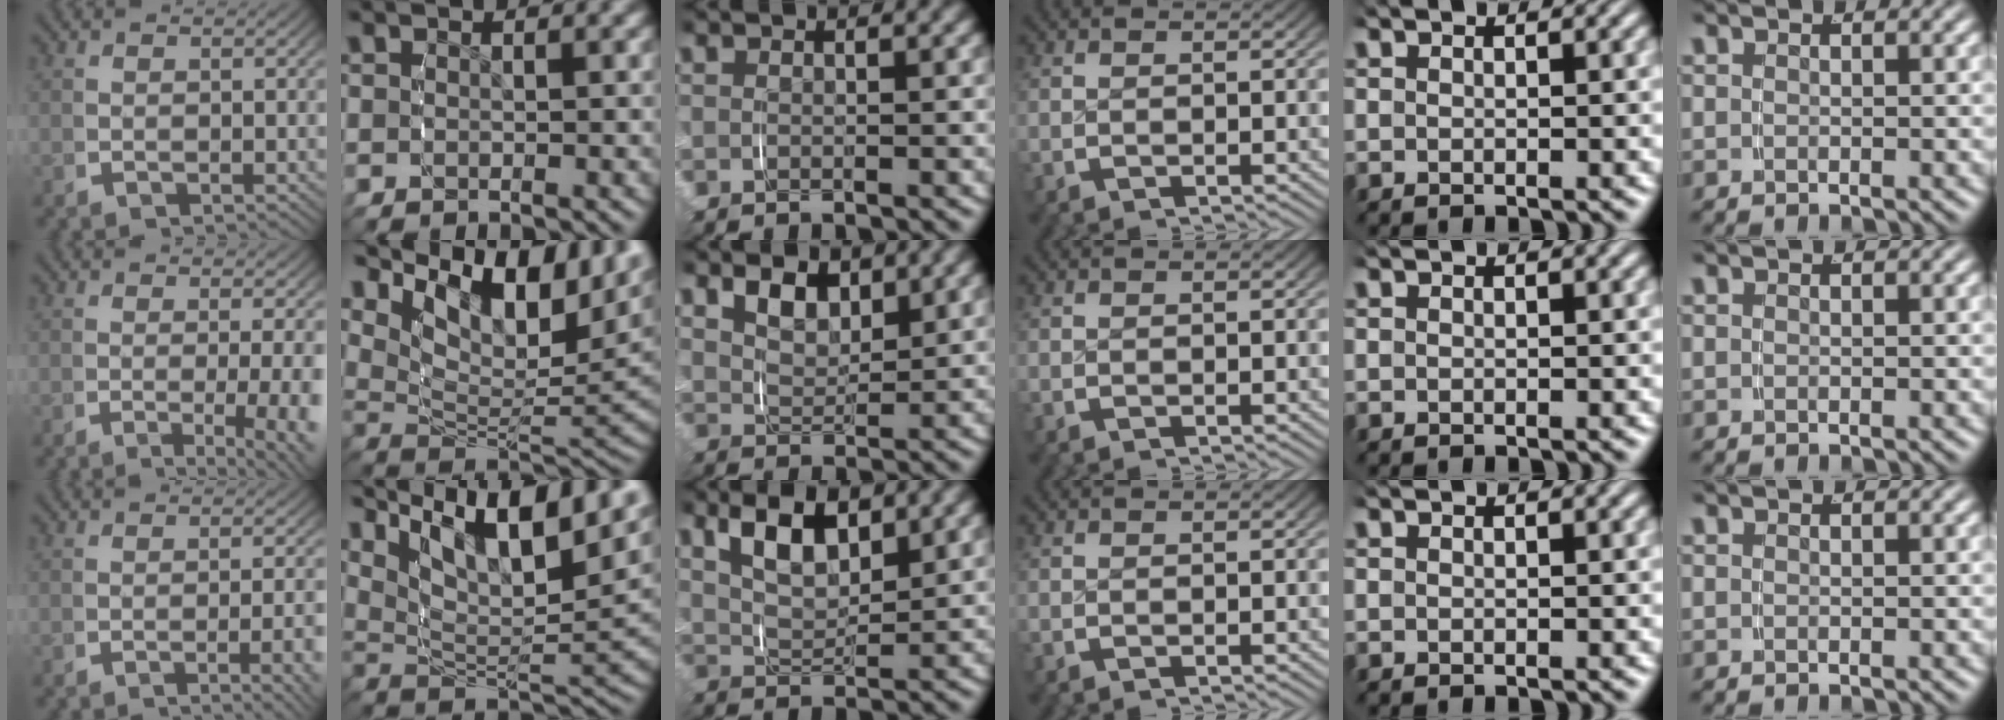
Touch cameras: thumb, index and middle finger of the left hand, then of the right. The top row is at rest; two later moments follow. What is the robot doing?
{"motion": "grasp_and_lifting", "object": "keyboard"}